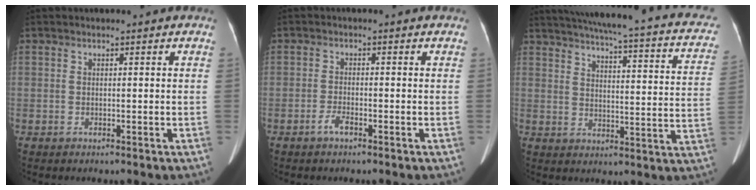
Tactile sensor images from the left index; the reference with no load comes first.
{"total": 1.7, "force": [-1.2, 0.2, 1.2], "torque": [-0.028, -0.001, -0.025]}
{"total": 26.0, "force": [20.7, 4.8, 15.1], "torque": [-0.216, -0.007, 0.237]}